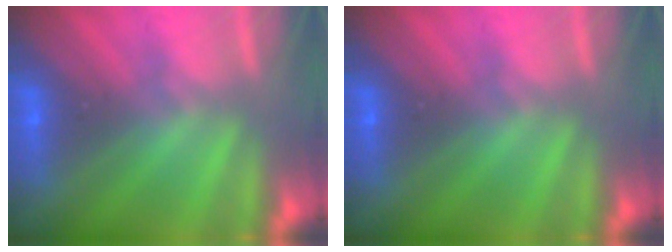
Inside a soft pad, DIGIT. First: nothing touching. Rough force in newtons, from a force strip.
{"total": 0.0}